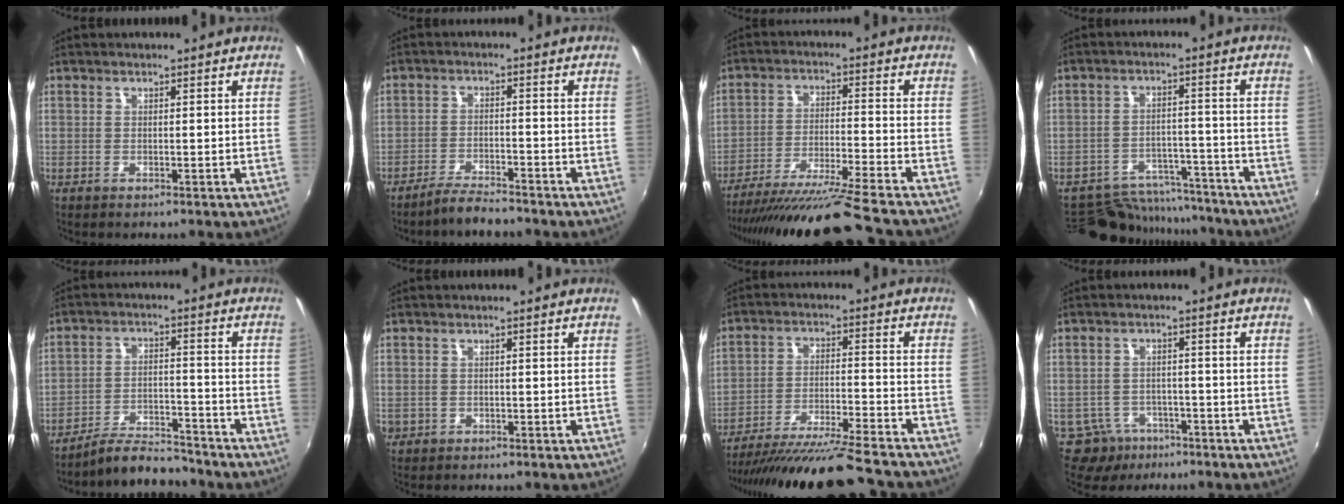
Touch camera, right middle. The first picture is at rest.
{"total": 5.1, "force": [-4.6, 0.6, 2.0], "torque": [-0.059, -0.004, -0.083]}
{"total": 17.5, "force": [-15.7, -2.0, 7.5], "torque": [-0.147, -0.037, -0.260]}
{"total": 14.7, "force": [-13.2, 5.5, 3.4], "torque": [-0.083, 0.028, -0.180]}
{"total": 8.6, "force": [-8.2, 1.3, 2.1], "torque": [-0.058, 0.007, -0.131]}
{"total": 2.0, "force": [-0.3, 1.9, 0.6], "torque": [-0.012, -0.004, -0.003]}
{"total": 20.5, "force": [-18.5, 0.8, 8.8], "torque": [-0.167, -0.043, -0.285]}
{"total": 6.4, "force": [-4.0, 4.8, 1.1], "torque": [-0.036, 0.008, -0.058]}